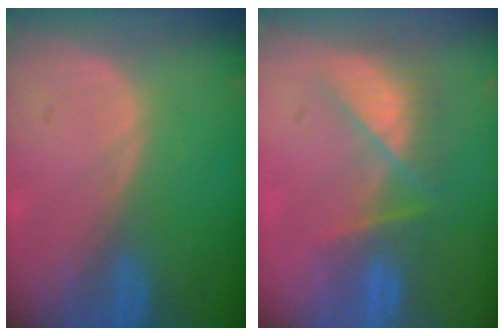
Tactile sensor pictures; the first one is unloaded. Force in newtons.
{"total": 8.1, "press": 7.1, "slide": 4.0}